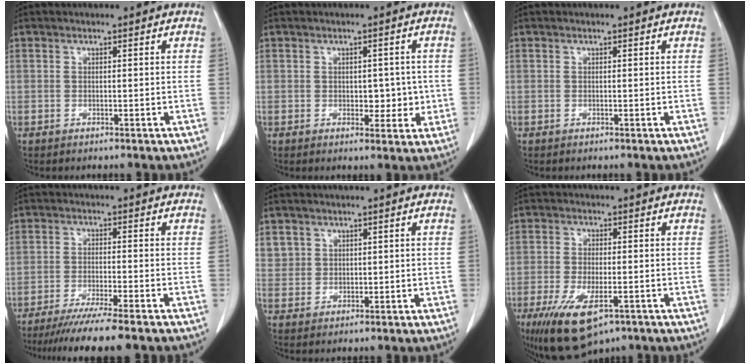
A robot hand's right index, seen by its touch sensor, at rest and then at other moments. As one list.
[{"total": 4.0, "force": [-0.2, 2.6, 3.1], "torque": [-0.028, 0.006, 0.004]}, {"total": 0.0}, {"total": 11.3, "force": [-9.4, -0.6, 6.2], "torque": [-0.075, -0.031, -0.145]}, {"total": 3.3, "force": [1.6, 2.9, 0.2], "torque": [0.010, 0.006, 0.031]}, {"total": 10.8, "force": [-5.9, 4.1, 8.1], "torque": [-0.151, -0.022, -0.092]}]